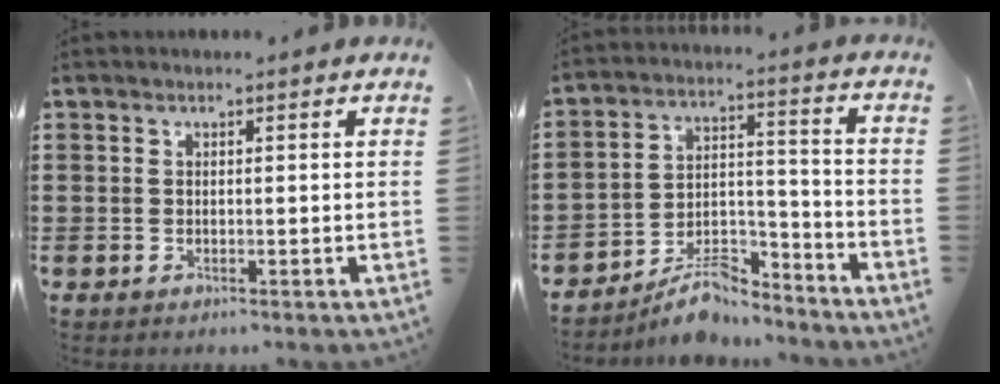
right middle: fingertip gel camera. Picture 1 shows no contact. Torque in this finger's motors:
{"motor_torque": [1.37, -0.76, 0.37, 0.10]}